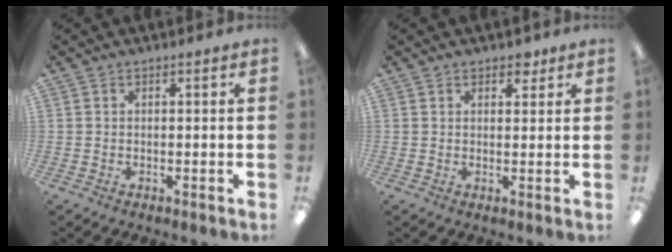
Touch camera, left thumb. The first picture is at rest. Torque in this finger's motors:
{"motor_torque": [0.12, 0.22, -0.55, 0.15, -0.01]}